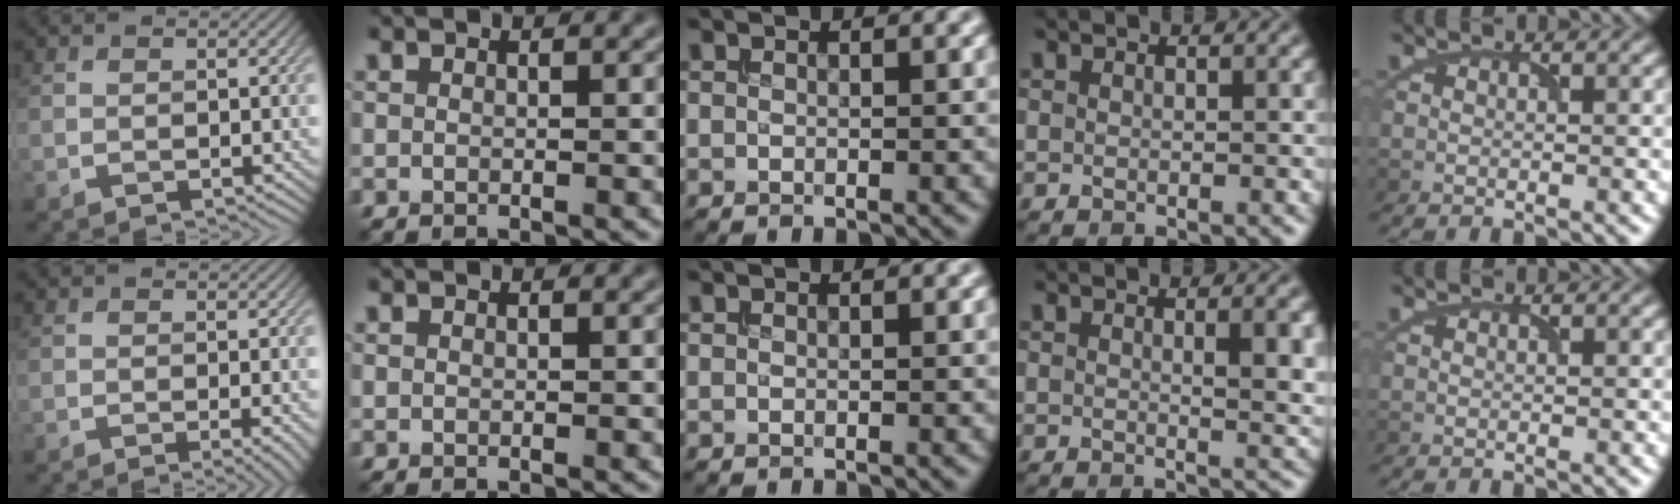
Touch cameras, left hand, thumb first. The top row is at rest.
{"thumb": {"total": 2.4, "force": [-0.8, 0.4, 2.2], "torque": [-0.028, 0.000, -0.016]}, "ring": {"total": 3.5, "force": [0.7, 1.0, 3.3], "torque": [-0.035, -0.001, 0.011]}}